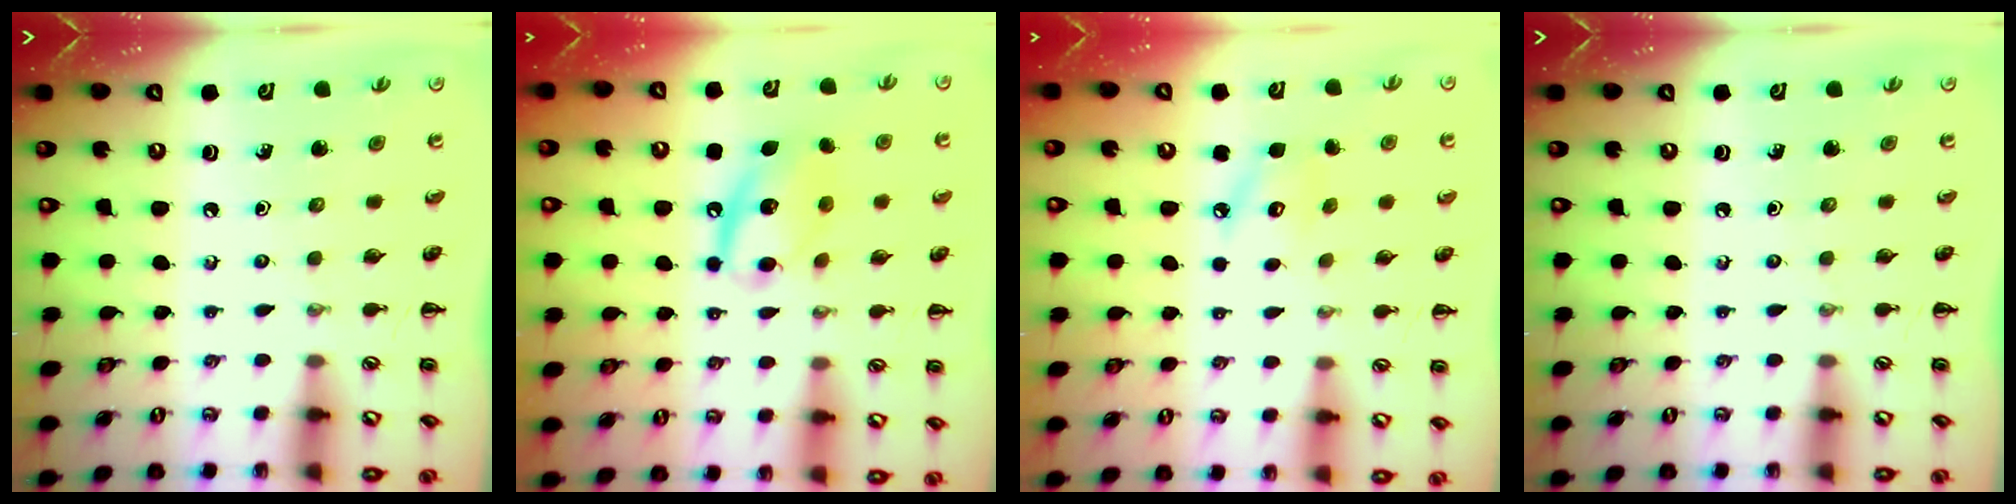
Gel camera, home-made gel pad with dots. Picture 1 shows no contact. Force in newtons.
{"total": 12.9, "press": 12.7, "slide": 2.1}
{"total": 4.8, "press": 4.7, "slide": 0.7}
{"total": 0.0}